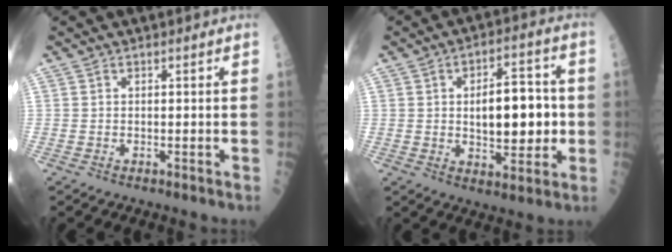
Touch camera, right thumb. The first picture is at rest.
{"total": 12.6, "force": [0.1, 6.2, 10.9], "torque": [-0.121, 0.013, 0.005]}